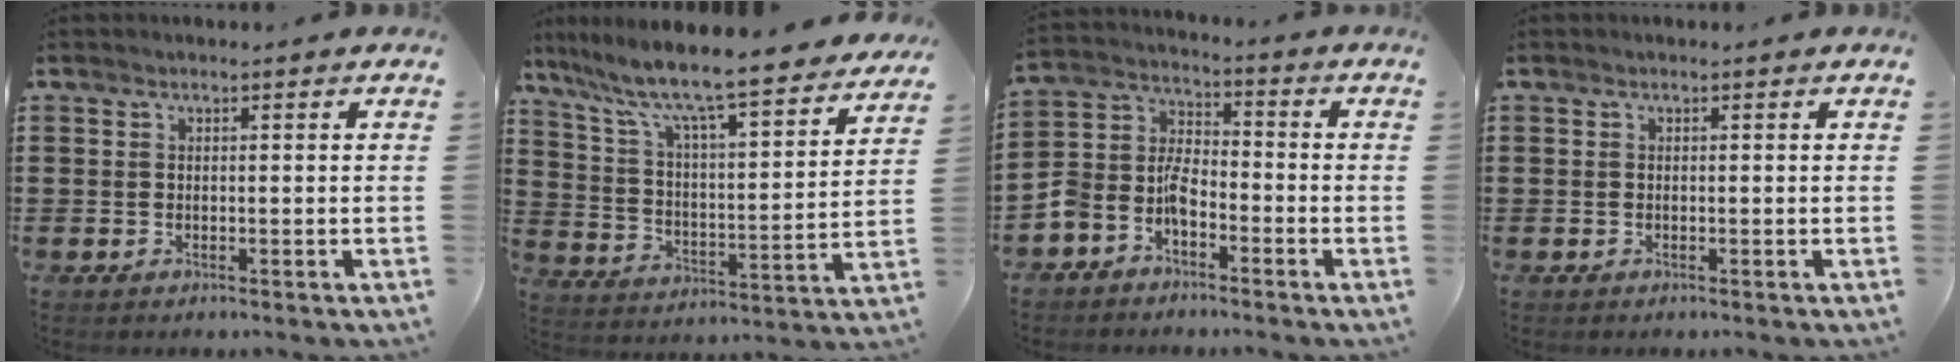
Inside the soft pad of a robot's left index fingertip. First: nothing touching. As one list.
[{"total": 8.1, "force": [7.0, 0.1, 4.0], "torque": [-0.106, -0.061, 0.112]}, {"total": 5.9, "force": [-4.3, 3.1, 2.6], "torque": [-0.080, -0.003, -0.092]}, {"total": 0.0}]